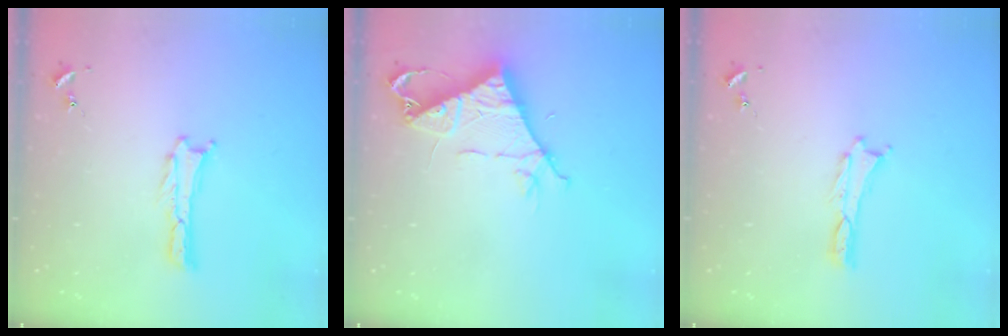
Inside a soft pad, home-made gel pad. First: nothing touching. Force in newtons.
{"total": 9.1, "press": 9.0, "slide": 0.8}
{"total": 0.0}